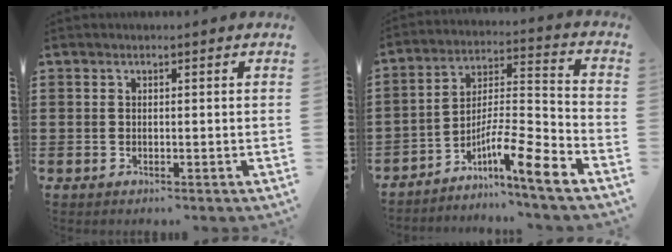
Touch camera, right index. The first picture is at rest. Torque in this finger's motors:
{"motor_torque": [-1.71, 0.43, -0.21, -0.11]}